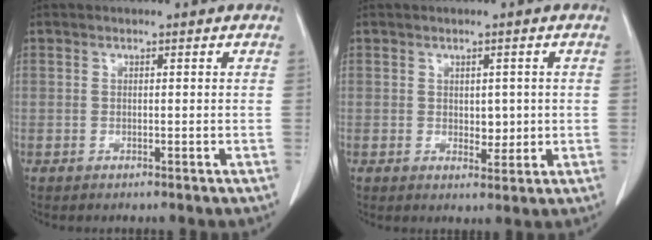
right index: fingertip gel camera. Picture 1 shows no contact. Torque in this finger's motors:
{"motor_torque": [-0.20, 0.41, 0.04, 0.00]}